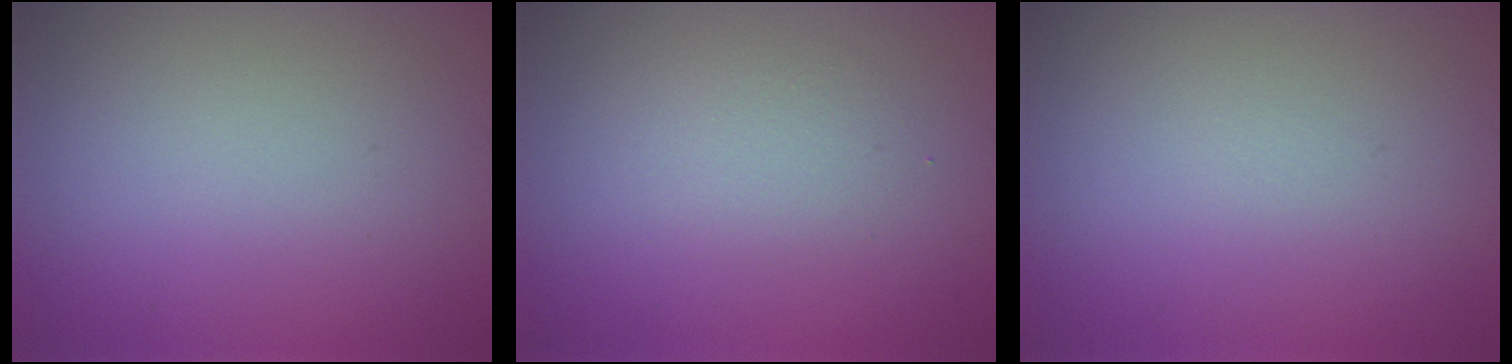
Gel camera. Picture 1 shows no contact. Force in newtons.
{"total": 1.7, "press": 1.7, "slide": 0.1}
{"total": 0.0}